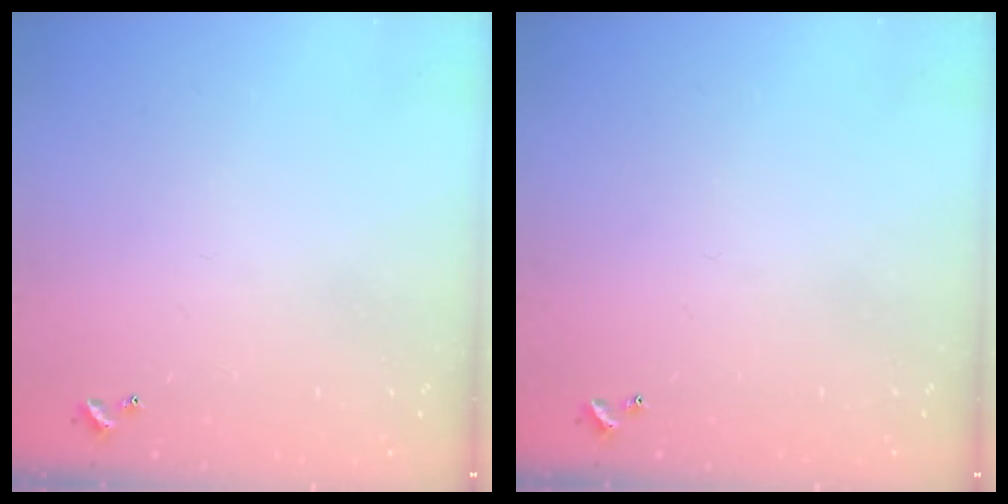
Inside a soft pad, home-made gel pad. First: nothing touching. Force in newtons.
{"total": 0.0}